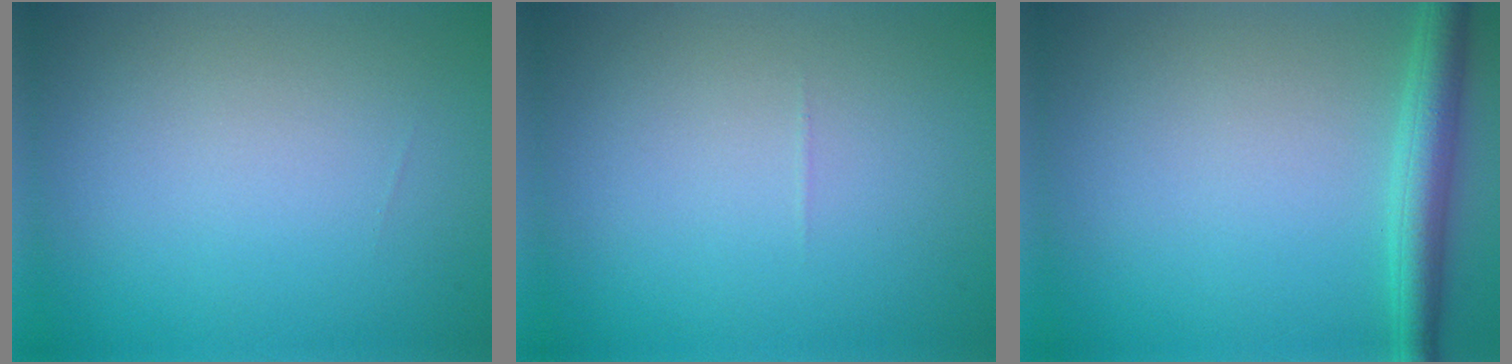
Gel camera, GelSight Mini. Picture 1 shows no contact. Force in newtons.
{"total": 0.0}
{"total": 3.6, "press": 3.6, "slide": 0.1}